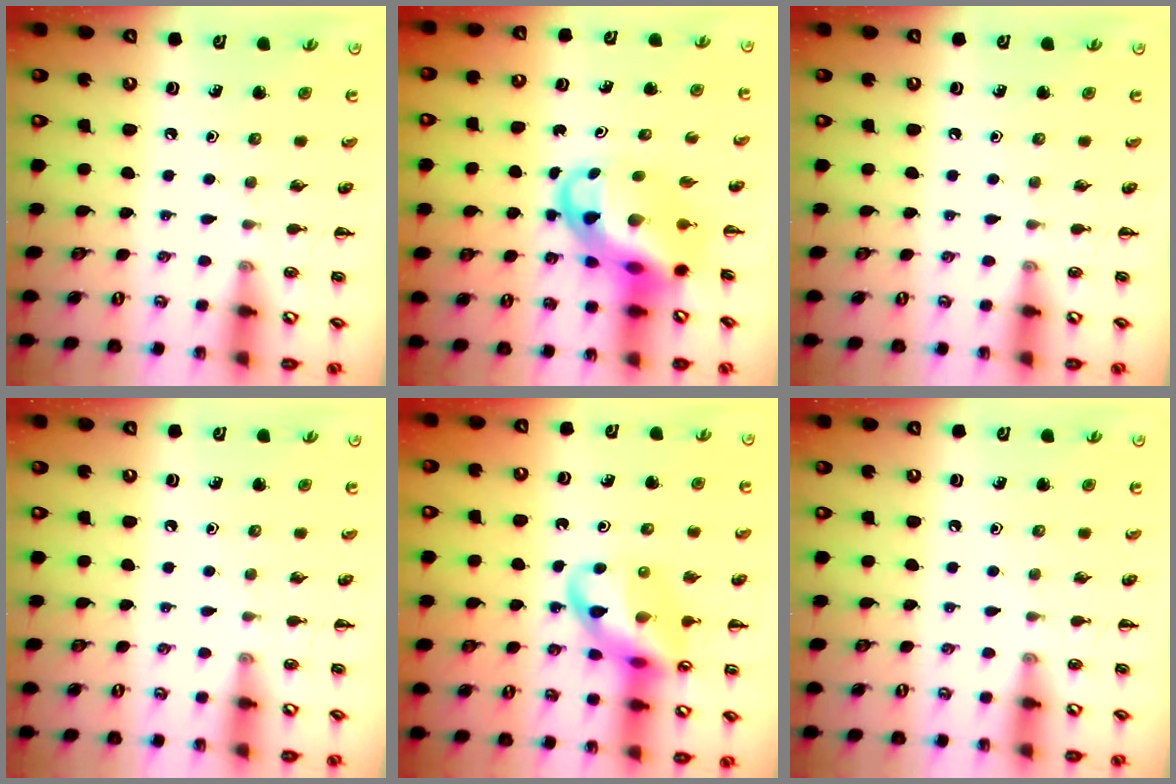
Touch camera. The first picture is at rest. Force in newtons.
{"total": 8.3, "press": 8.2, "slide": 1.3}
{"total": 0.0}
{"total": 0.0}
{"total": 13.5, "press": 13.4, "slide": 1.8}
{"total": 0.0}